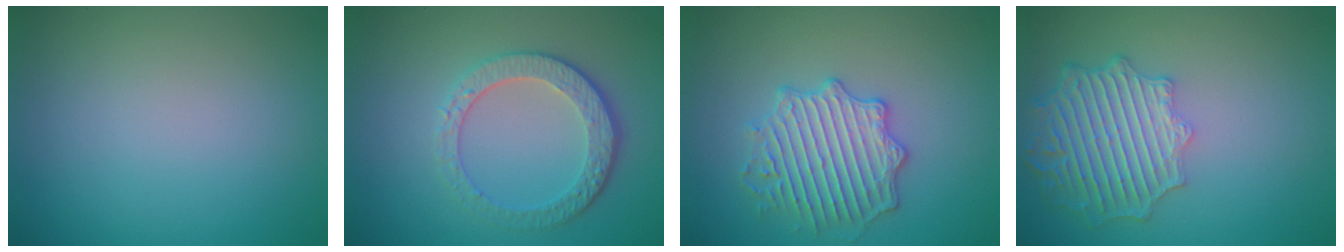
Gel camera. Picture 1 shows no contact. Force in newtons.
{"total": 4.5, "press": 3.2, "slide": 3.1}
{"total": 4.0, "press": 4.0, "slide": 0.2}
{"total": 6.3, "press": 5.1, "slide": 3.7}